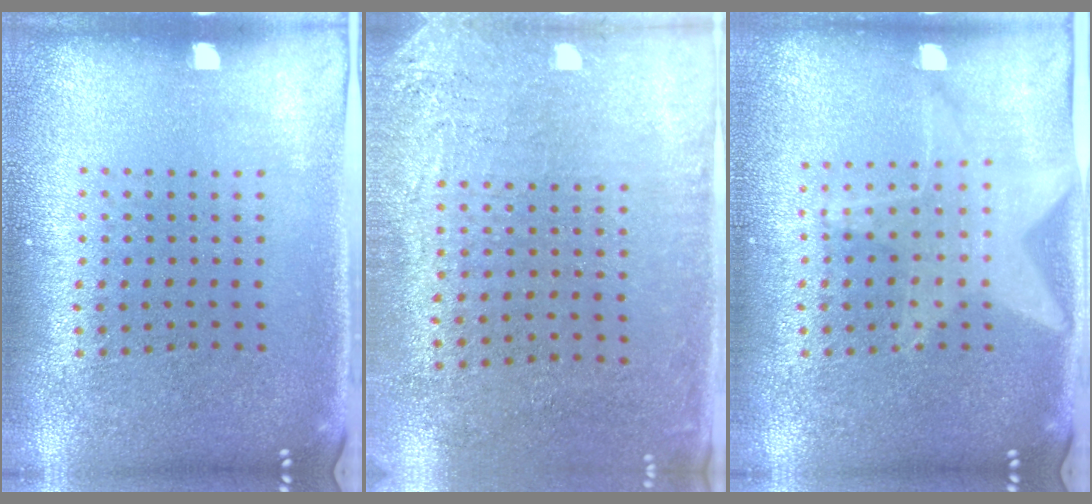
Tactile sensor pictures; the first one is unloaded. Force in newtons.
{"total": 2.9, "press": 2.4, "slide": 1.6}
{"total": 1.5, "press": 1.5, "slide": 0.3}